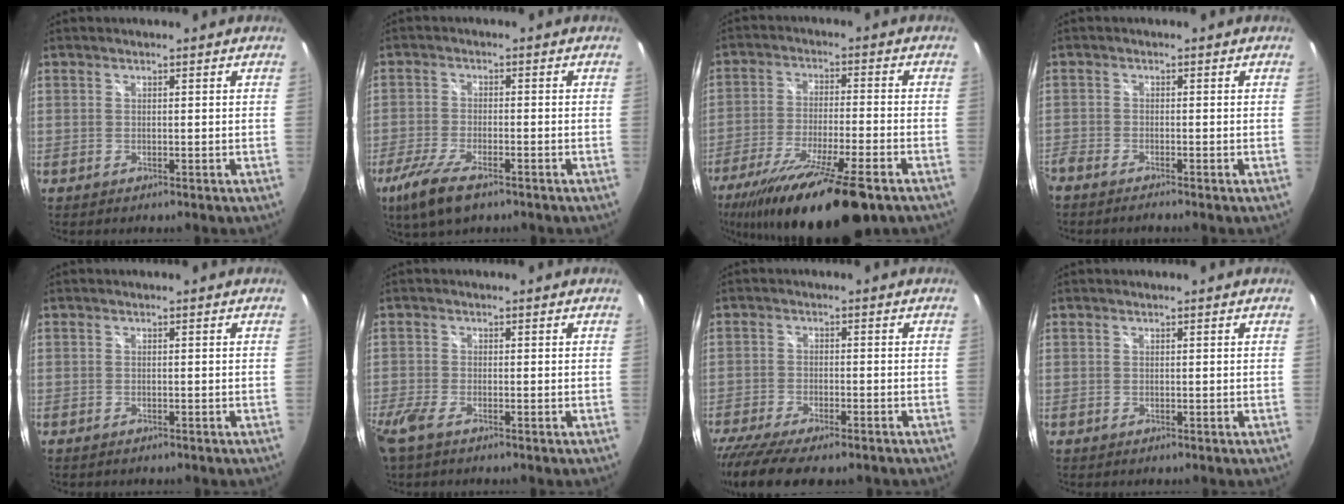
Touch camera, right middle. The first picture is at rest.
{"total": 9.1, "force": [-5.9, 2.8, 6.2], "torque": [-0.153, -0.029, -0.112]}
{"total": 20.6, "force": [-14.7, 3.2, 14.0], "torque": [-0.264, -0.048, -0.243]}
{"total": 2.9, "force": [-2.7, 0.2, 1.0], "torque": [-0.033, -0.014, -0.055]}
{"total": 0.9, "force": [-0.8, 0.4, 0.3], "torque": [-0.008, -0.002, -0.014]}
{"total": 4.3, "force": [-2.9, 1.2, 2.9], "torque": [-0.076, -0.015, -0.057]}
{"total": 12.5, "force": [-10.0, 3.1, 6.9], "torque": [-0.157, -0.052, -0.167]}
{"total": 0.0}